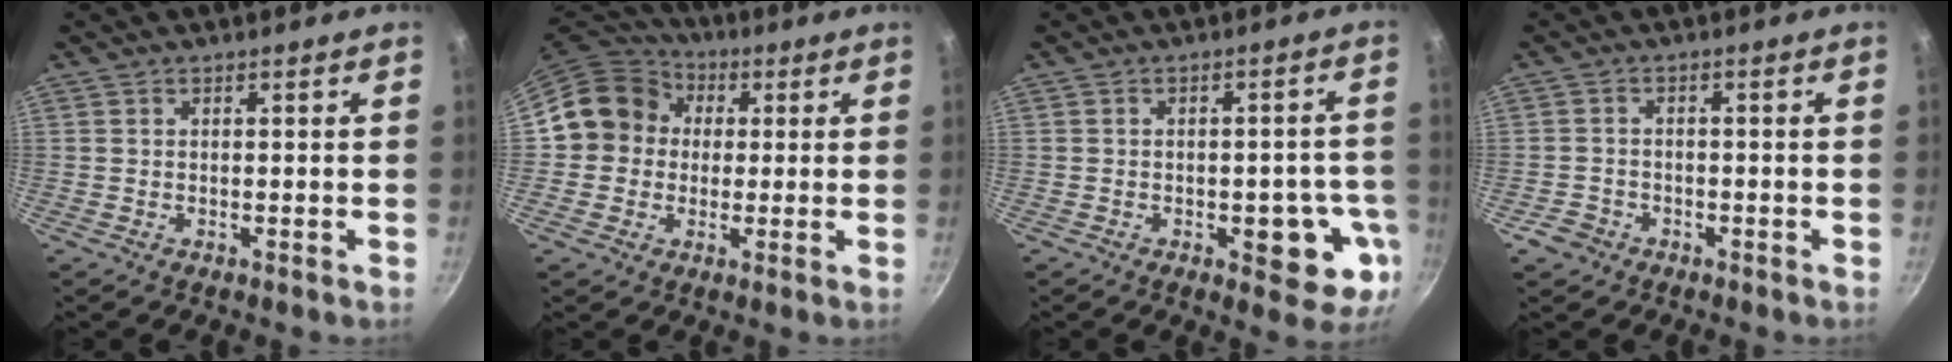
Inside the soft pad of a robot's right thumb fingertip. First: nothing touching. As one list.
[{"total": 11.7, "force": [1.4, 10.7, 4.6], "torque": [-0.043, 0.025, 0.005]}, {"total": 10.2, "force": [-3.1, 5.0, 8.3], "torque": [-0.055, 0.013, -0.036]}, {"total": 3.4, "force": [-2.0, 2.6, 0.9], "torque": [-0.012, 0.027, -0.030]}]